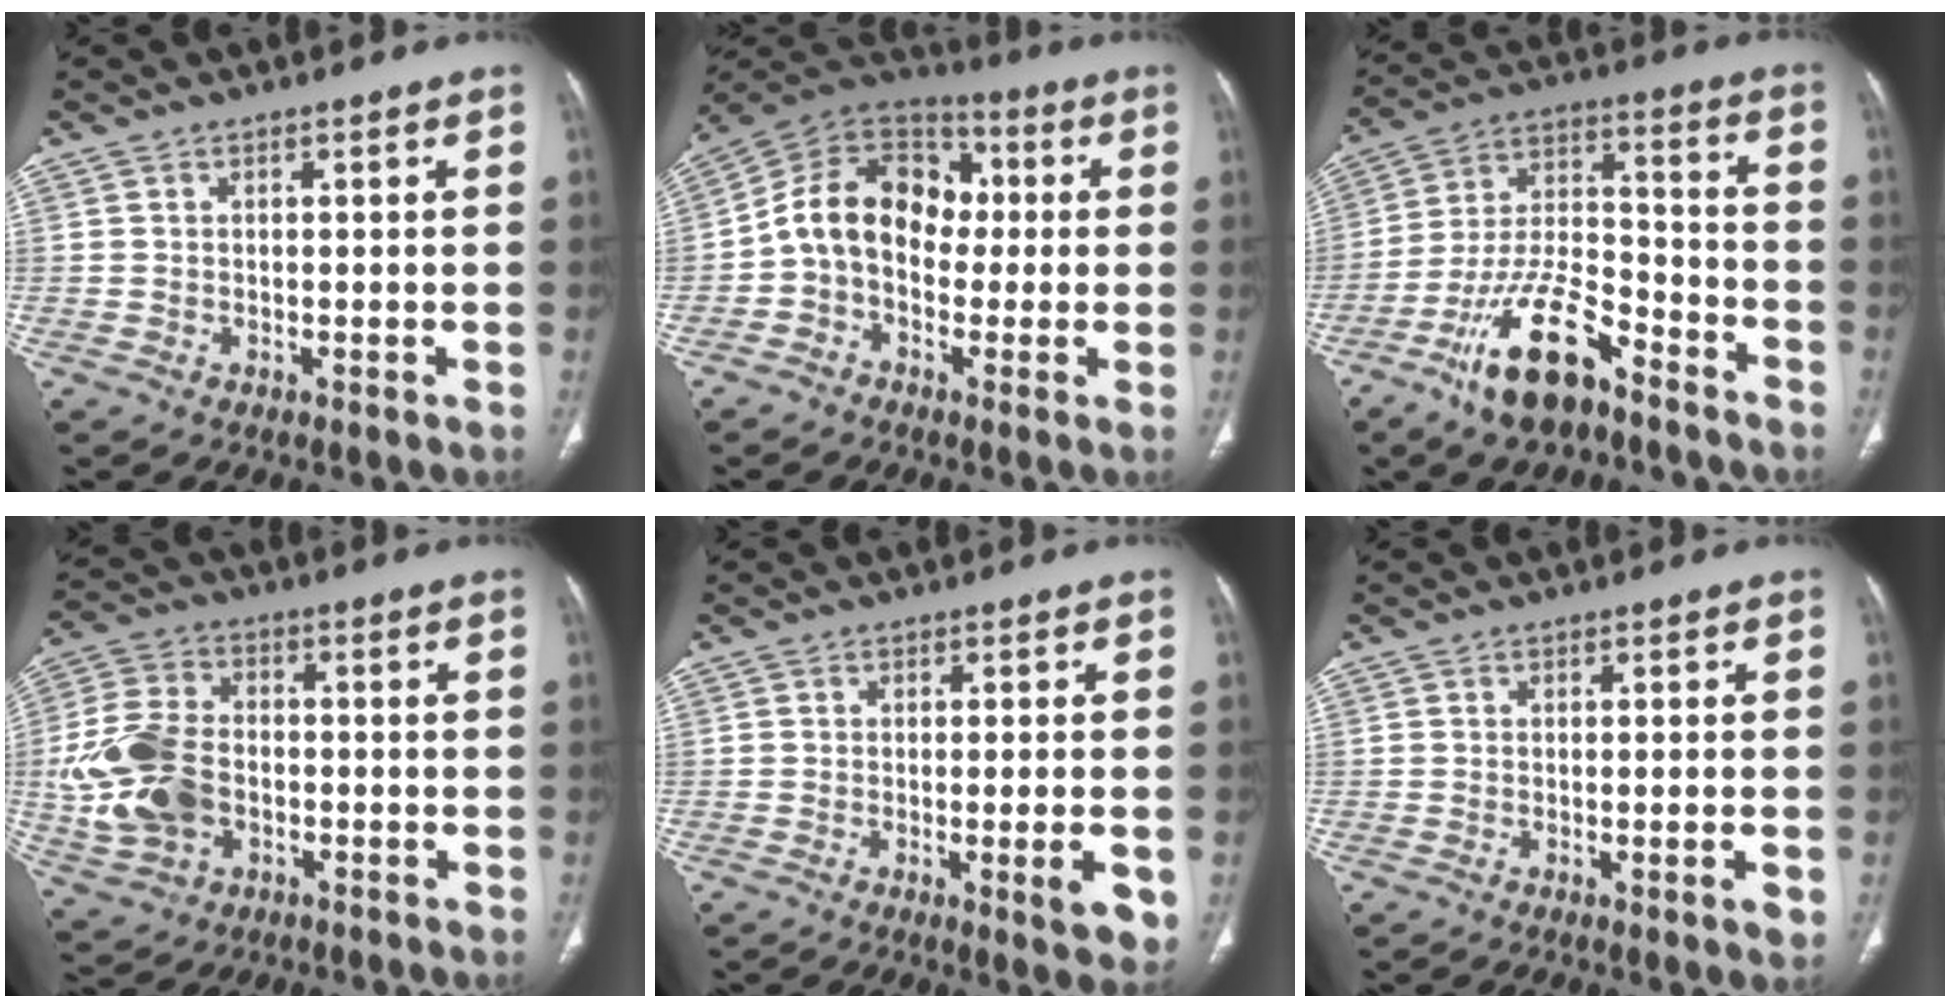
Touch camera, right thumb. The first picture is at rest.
{"total": 13.9, "force": [0.0, 10.9, 8.5], "torque": [-0.115, 0.044, -0.017]}
{"total": 15.2, "force": [-10.0, 6.6, 9.4], "torque": [-0.170, 0.076, -0.184]}
{"total": 14.2, "force": [-2.4, 10.1, 9.6], "torque": [-0.194, 0.016, -0.043]}
{"total": 5.5, "force": [-1.2, 1.4, 5.2], "torque": [-0.069, -0.010, -0.013]}
{"total": 2.4, "force": [-0.3, 0.7, 2.3], "torque": [-0.038, -0.004, -0.001]}